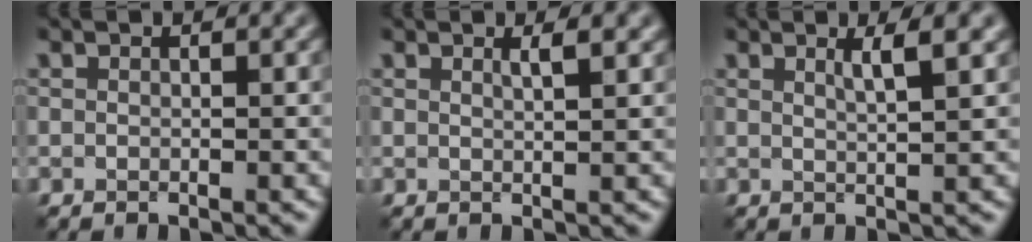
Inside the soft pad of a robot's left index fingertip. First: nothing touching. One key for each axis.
{"total": 1.5, "fx": 0.8, "fy": 0.4, "fz": 1.2, "tx": -0.010, "ty": 0.003, "tz": 0.009}
{"total": 2.5, "fx": 1.2, "fy": 0.6, "fz": 2.1, "tx": -0.022, "ty": 0.004, "tz": 0.014}